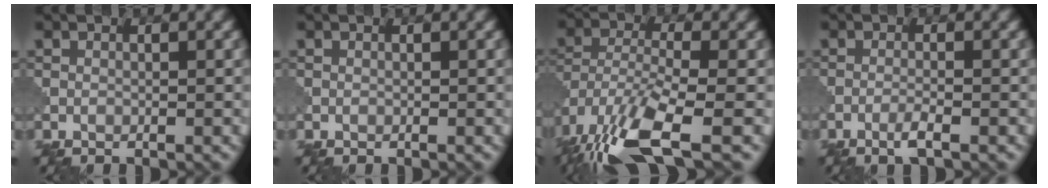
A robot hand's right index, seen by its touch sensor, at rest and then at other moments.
{"total": 0.0}
{"total": 11.2, "force": [-6.7, 4.0, 8.1], "torque": [-0.172, -0.021, -0.132]}
{"total": 1.7, "force": [-0.9, 0.1, 1.4], "torque": [-0.024, 0.005, -0.023]}